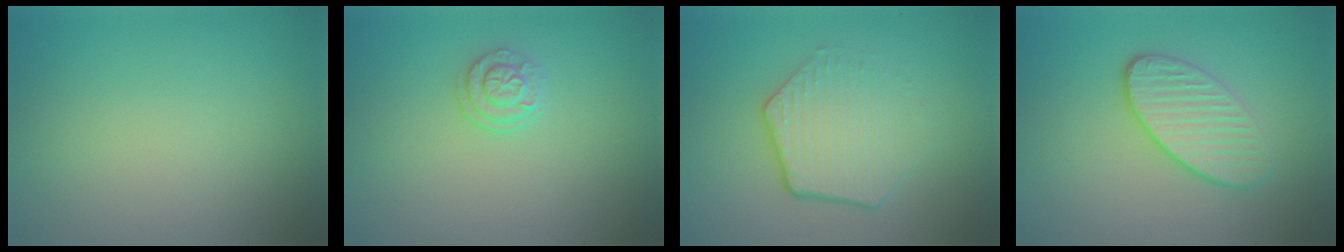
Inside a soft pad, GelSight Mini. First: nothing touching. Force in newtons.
{"total": 1.9, "press": 1.6, "slide": 1.1}
{"total": 4.5, "press": 3.2, "slide": 3.1}
{"total": 3.9, "press": 3.3, "slide": 2.1}